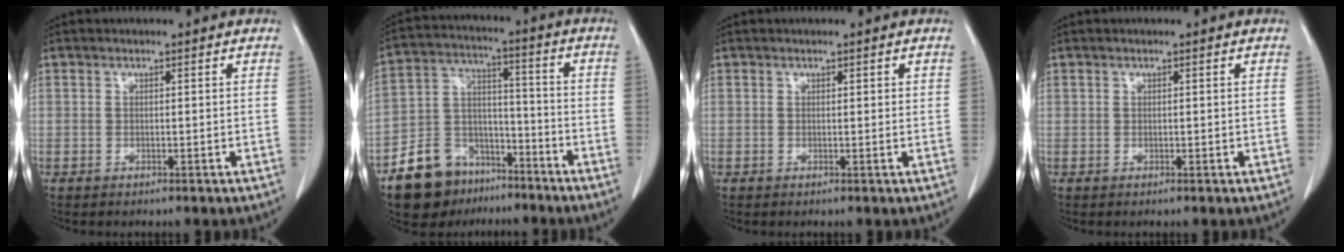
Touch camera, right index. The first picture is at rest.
{"total": 12.2, "force": [-8.4, 7.8, 4.1], "torque": [-0.085, 0.038, -0.144]}
{"total": 0.6, "force": [0.3, 0.2, 0.5], "torque": [-0.006, -0.001, 0.004]}
{"total": 0.0}